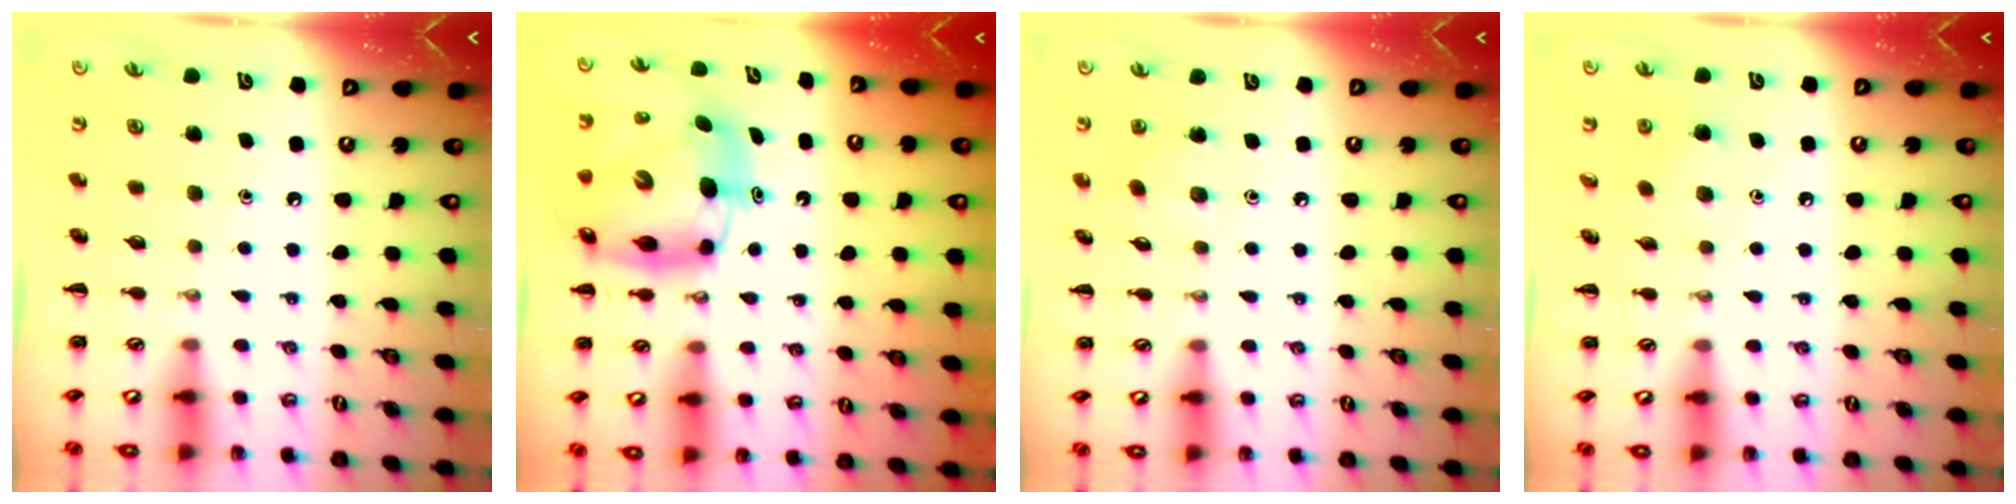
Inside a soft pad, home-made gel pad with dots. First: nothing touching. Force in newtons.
{"total": 10.6, "press": 10.2, "slide": 3.0}
{"total": 3.0, "press": 2.8, "slide": 1.0}
{"total": 2.4, "press": 2.3, "slide": 0.9}